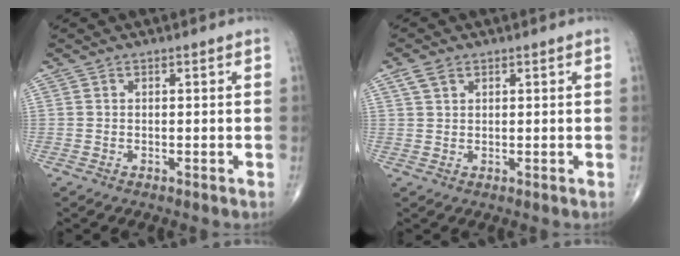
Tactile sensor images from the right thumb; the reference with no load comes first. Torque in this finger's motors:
{"motor_torque": [-0.04, 0.03, 0.03, -0.04, 0.00]}